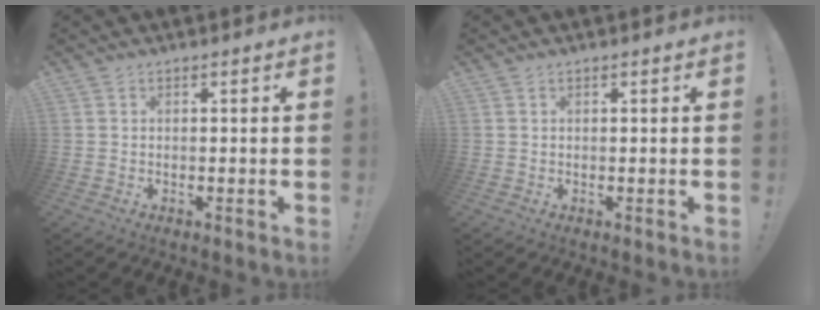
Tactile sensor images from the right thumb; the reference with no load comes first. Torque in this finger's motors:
{"motor_torque": [0.00, -0.02, 0.01, 0.05, 0.01]}